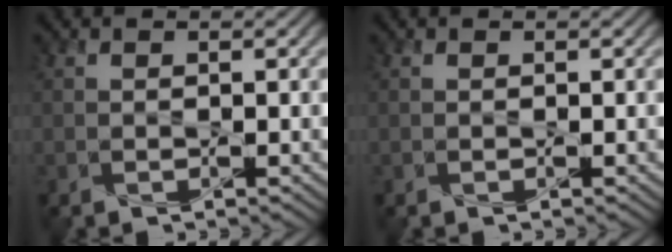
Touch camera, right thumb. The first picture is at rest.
{"total": 0.0}